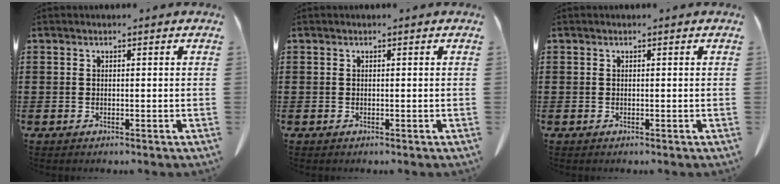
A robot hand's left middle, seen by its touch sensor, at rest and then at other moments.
{"total": 0.0}
{"total": 0.0}